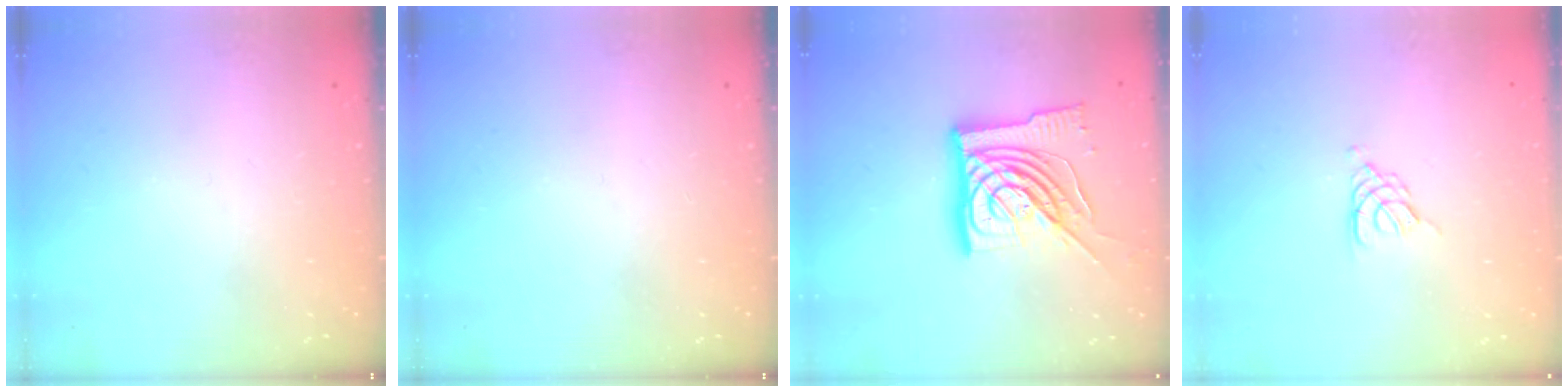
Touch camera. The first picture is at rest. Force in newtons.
{"total": 0.0}
{"total": 18.2, "press": 18.1, "slide": 1.9}
{"total": 4.1, "press": 4.1, "slide": 0.6}